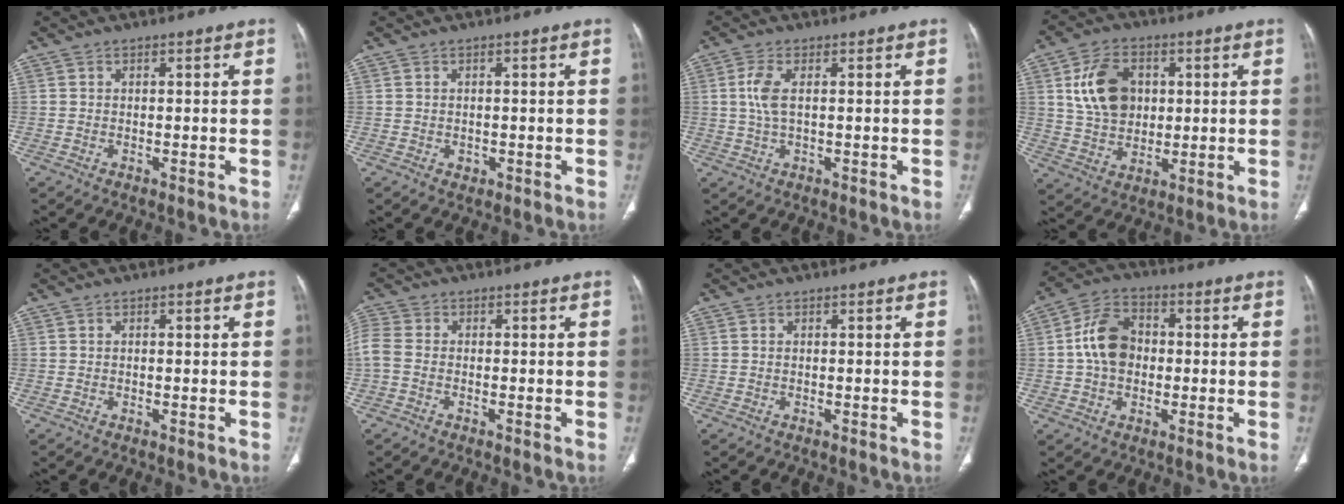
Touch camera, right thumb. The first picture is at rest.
{"total": 1.5, "force": [-0.5, 1.3, 0.6], "torque": [-0.004, 0.003, -0.004]}
{"total": 4.2, "force": [0.6, 1.6, 3.9], "torque": [-0.105, 0.004, 0.012]}
{"total": 12.0, "force": [2.8, 8.7, 7.7], "torque": [-0.114, -0.005, 0.056]}
{"total": 0.0}
{"total": 5.0, "force": [-0.8, 3.5, 3.4], "torque": [-0.093, 0.012, -0.024]}
{"total": 0.0}
{"total": 10.0, "force": [0.1, 7.4, 6.8], "torque": [-0.108, 0.023, -0.006]}